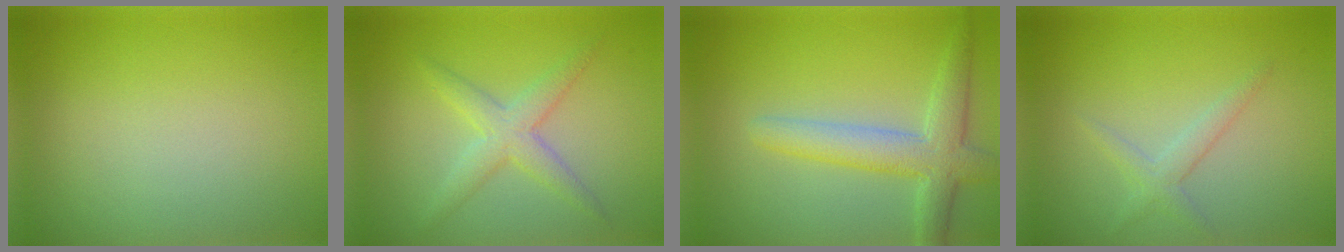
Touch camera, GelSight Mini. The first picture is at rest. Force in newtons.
{"total": 2.8, "press": 2.8, "slide": 0.1}
{"total": 4.6, "press": 4.5, "slide": 0.4}
{"total": 1.6, "press": 1.6, "slide": 0.1}